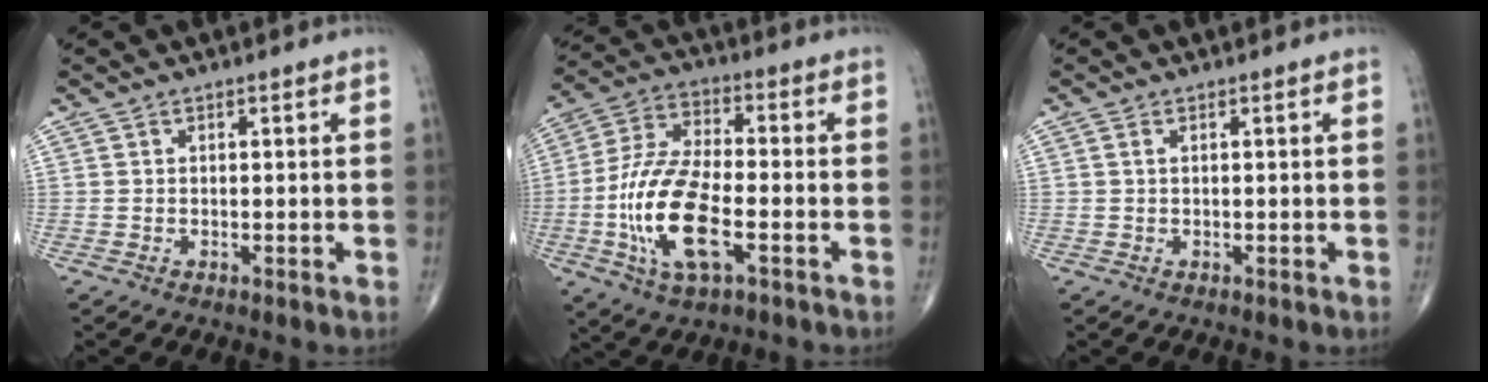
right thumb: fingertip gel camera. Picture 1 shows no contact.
{"total": 16.4, "force": [-4.6, 6.9, 14.2], "torque": [-0.294, 0.018, -0.085]}
{"total": 0.7, "force": [0.2, 0.3, 0.6], "torque": [-0.015, 0.007, 0.003]}